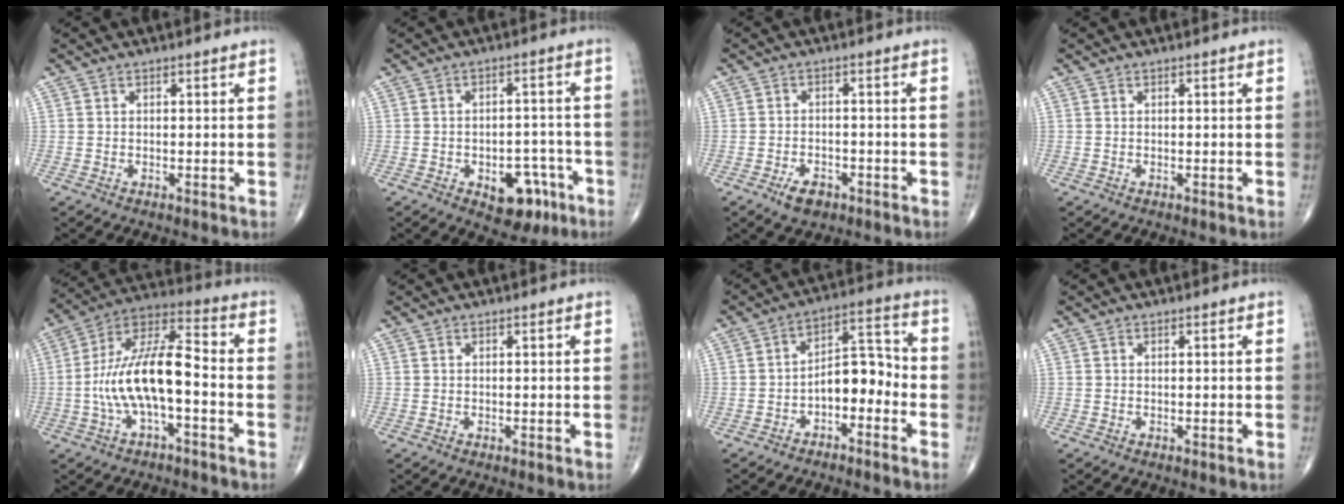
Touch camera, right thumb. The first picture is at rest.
{"total": 9.5, "force": [-4.5, 5.6, 6.2], "torque": [-0.048, 0.034, -0.052]}
{"total": 4.4, "force": [-2.5, 2.5, 2.5], "torque": [-0.037, 0.008, -0.039]}
{"total": 0.0}
{"total": 14.9, "force": [-3.1, 5.5, 13.5], "torque": [-0.264, 0.053, -0.061]}
{"total": 0.0}
{"total": 8.6, "force": [-3.2, 4.9, 6.3], "torque": [-0.073, 0.050, -0.059]}
{"total": 0.0}